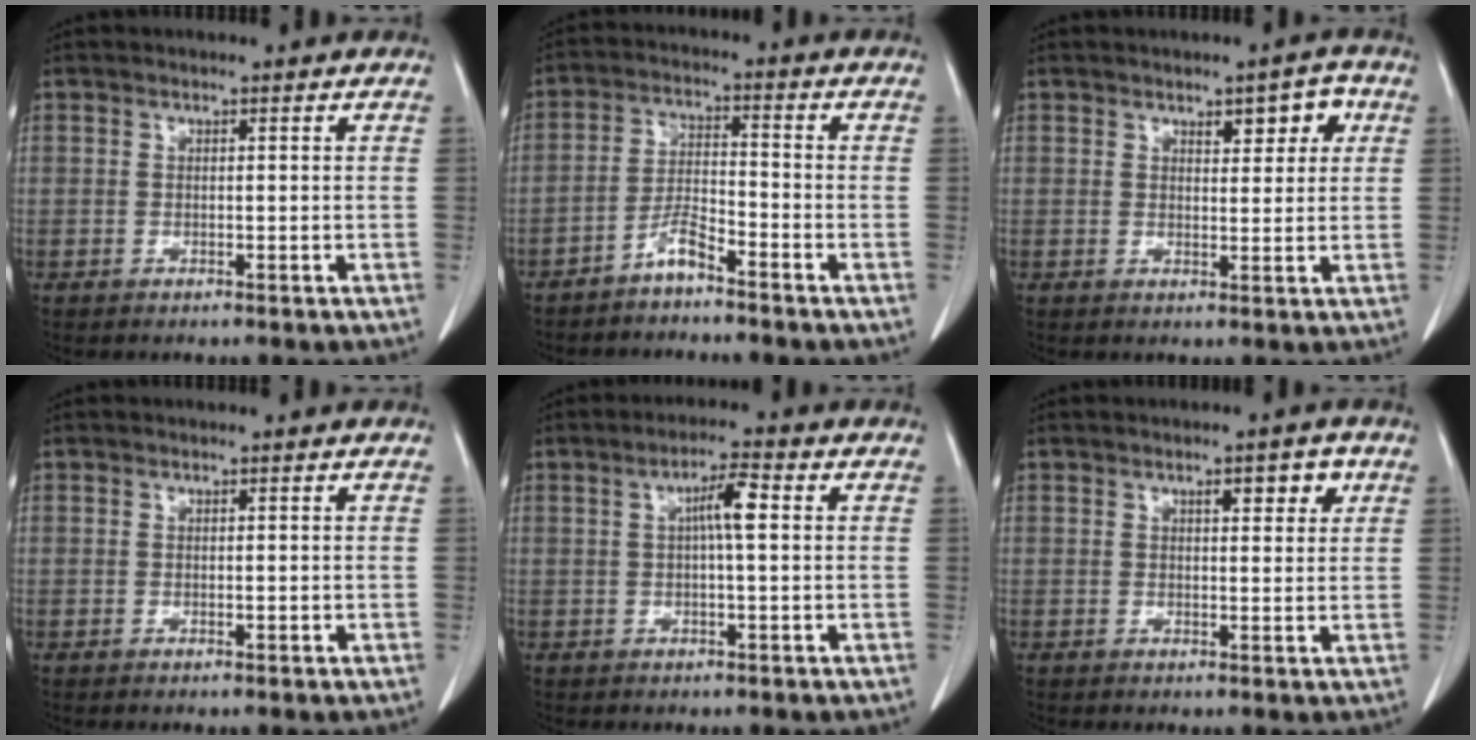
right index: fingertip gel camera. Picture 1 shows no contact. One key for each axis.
{"total": 4.2, "fx": -3.4, "fy": 0.4, "fz": 2.3, "tx": -0.050, "ty": 0.002, "tz": -0.067}
{"total": 4.3, "fx": 2.0, "fy": 1.8, "fz": 3.3, "tx": -0.040, "ty": 0.009, "tz": 0.026}
{"total": 0.5, "fx": 0.0, "fy": 0.2, "fz": 0.5, "tx": -0.008, "ty": -0.001, "tz": 0.001}
{"total": 4.5, "fx": 0.7, "fy": 0.4, "fz": 4.4, "tx": -0.078, "ty": 0.009, "tz": 0.010}
{"total": 3.6, "fx": 1.7, "fy": 1.2, "fz": 2.9, "tx": -0.039, "ty": 0.003, "tz": 0.024}